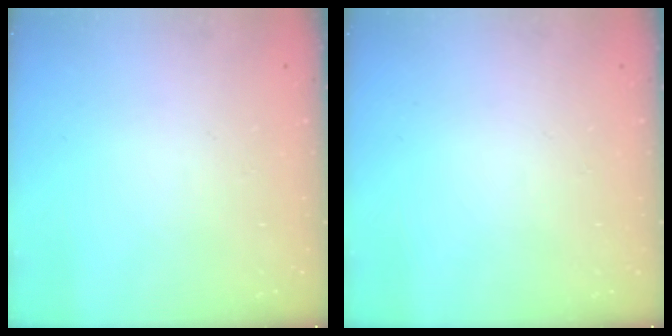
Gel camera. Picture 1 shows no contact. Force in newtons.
{"total": 0.0}